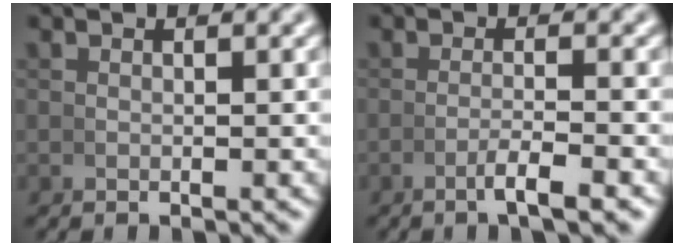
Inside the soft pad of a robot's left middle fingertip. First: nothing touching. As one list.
[{"total": 2.2, "force": [-1.5, 0.1, 1.6], "torque": [-0.035, -0.004, -0.027]}]